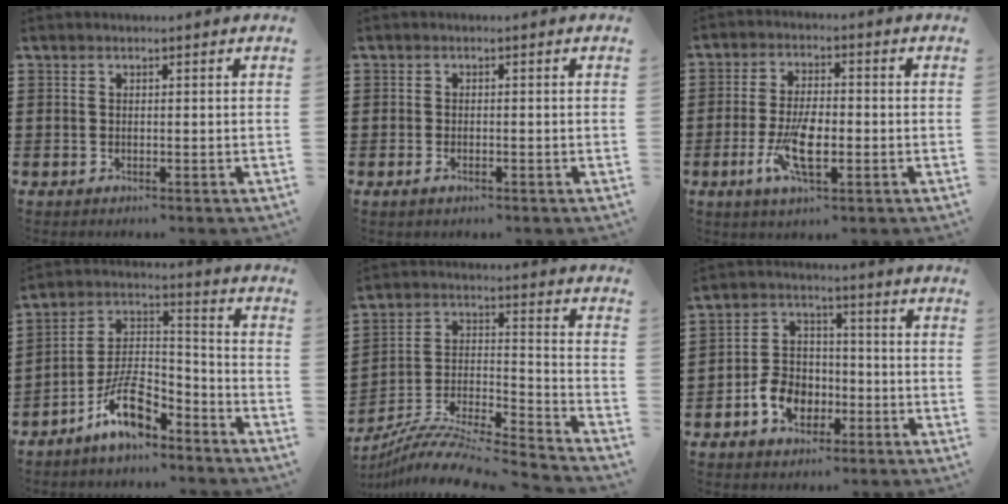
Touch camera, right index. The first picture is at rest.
{"total": 1.0, "force": [-0.5, 0.5, 0.8], "torque": [-0.016, -0.001, -0.010]}
{"total": 8.4, "force": [-2.2, 3.3, 7.4], "torque": [-0.161, -0.011, -0.043]}
{"total": 10.7, "force": [-7.6, 4.1, 6.3], "torque": [-0.126, 0.022, -0.144]}
{"total": 8.7, "force": [-8.0, 0.7, 3.4], "torque": [-0.066, 0.001, -0.163]}
{"total": 7.1, "force": [-2.9, 5.6, 3.2], "torque": [-0.083, 0.015, -0.056]}